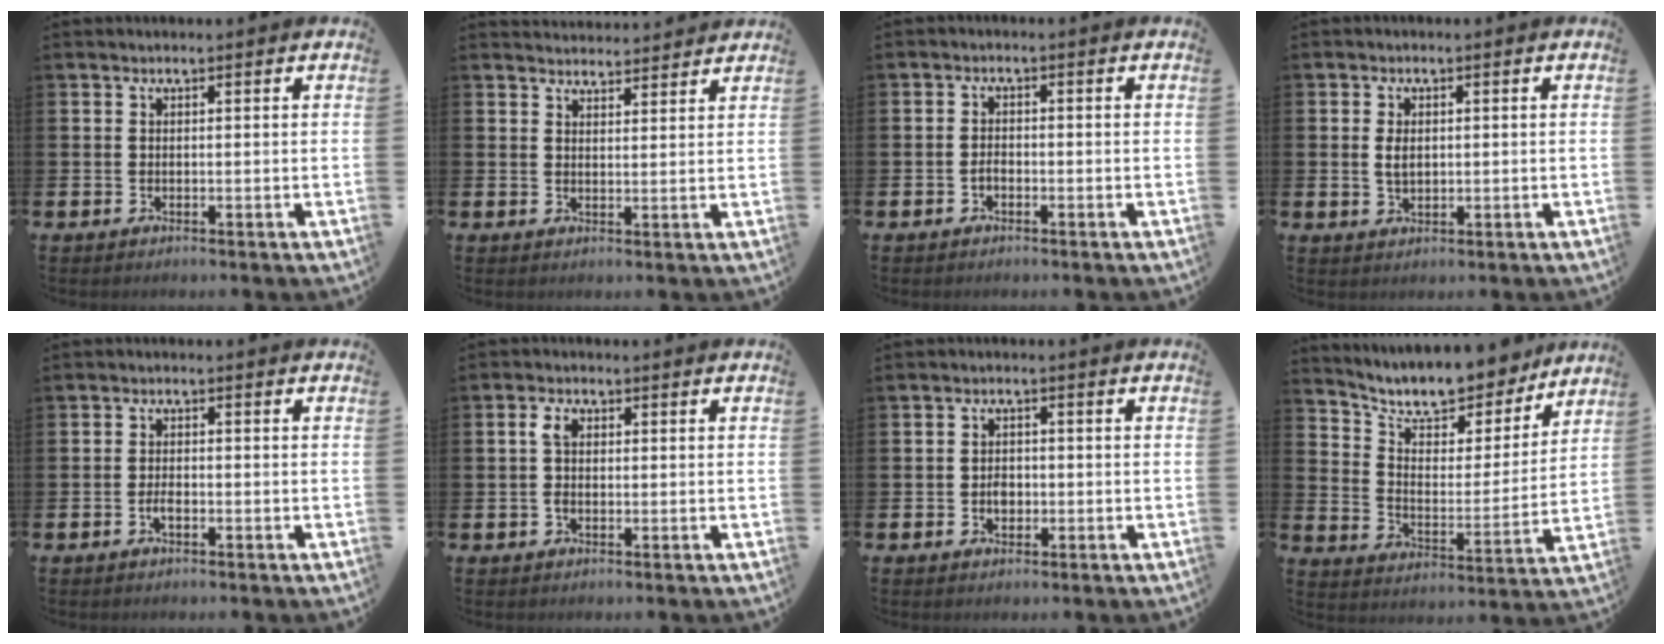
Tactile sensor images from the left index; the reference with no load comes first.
{"total": 3.3, "force": [3.3, 0.5, -0.2], "torque": [-0.002, -0.020, 0.061]}
{"total": 1.2, "force": [-0.6, 0.7, 0.7], "torque": [-0.010, -0.001, -0.013]}
{"total": 2.3, "force": [0.7, 1.4, 1.7], "torque": [-0.022, 0.001, 0.009]}
{"total": 1.6, "force": [-0.9, 0.7, 1.2], "torque": [-0.030, 0.003, -0.016]}
{"total": 2.5, "force": [0.4, 1.5, 1.9], "torque": [-0.029, 0.004, 0.003]}
{"total": 1.9, "force": [-0.5, 1.4, 1.2], "torque": [-0.015, 0.003, -0.013]}
{"total": 10.5, "force": [9.4, 3.5, 3.1], "torque": [-0.089, -0.071, 0.163]}